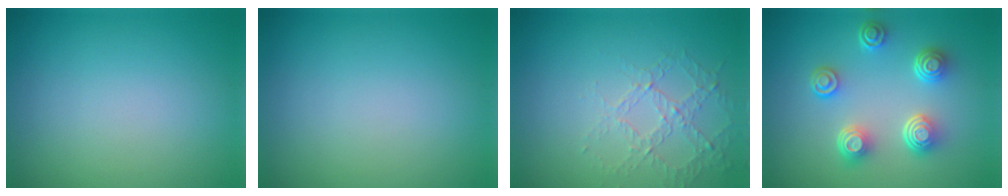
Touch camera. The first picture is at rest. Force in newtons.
{"total": 0.0}
{"total": 1.6, "press": 1.1, "slide": 1.2}
{"total": 4.9, "press": 3.5, "slide": 3.4}